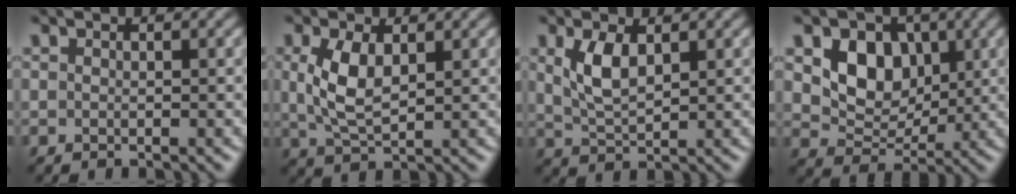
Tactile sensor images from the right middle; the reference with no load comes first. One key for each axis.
{"total": 3.6, "fx": 0.7, "fy": 1.6, "fz": 3.1, "tx": -0.077, "ty": -0.001, "tz": 0.018}
{"total": 2.9, "fx": 1.0, "fy": 1.3, "fz": 2.4, "tx": -0.060, "ty": -0.002, "tz": 0.026}
{"total": 4.8, "fx": 1.4, "fy": 3.8, "fz": 2.6, "tx": -0.052, "ty": -0.007, "tz": 0.022}